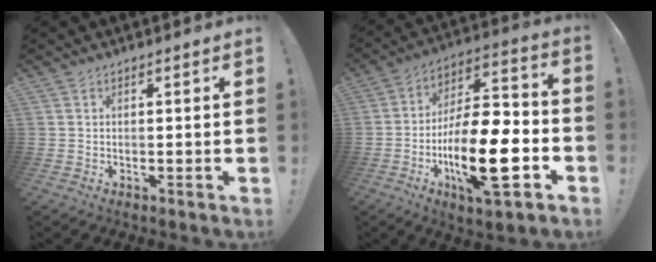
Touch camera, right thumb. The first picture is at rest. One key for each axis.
{"total": 22.0, "fx": -7.7, "fy": 8.1, "fz": 19.0, "tx": -0.335, "ty": 0.039, "tz": -0.122}